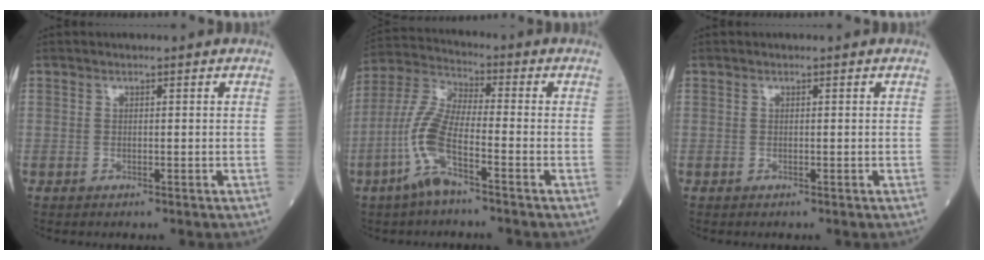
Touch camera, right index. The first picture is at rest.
{"total": 9.4, "force": [-4.5, 1.8, 8.1], "torque": [-0.188, 0.000, -0.097]}
{"total": 0.0}